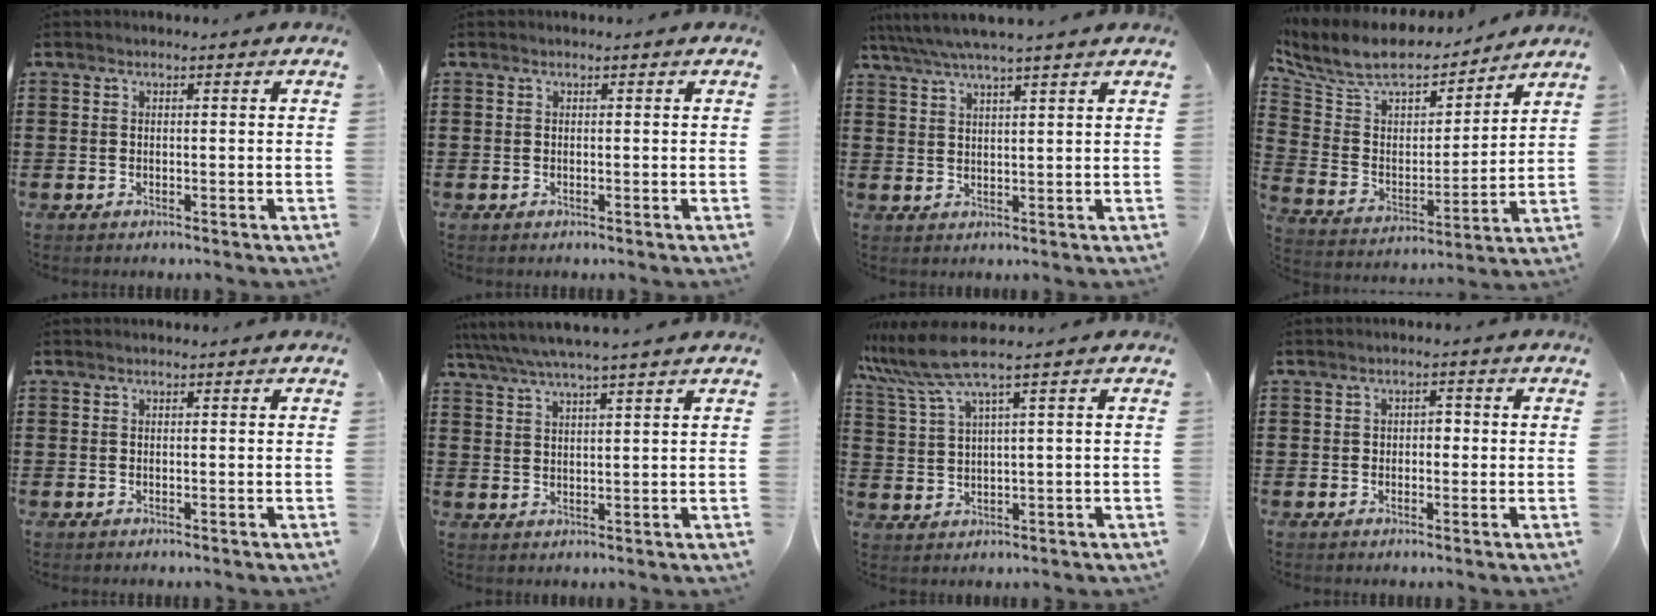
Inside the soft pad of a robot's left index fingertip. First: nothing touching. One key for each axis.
{"total": 0.0}
{"total": 4.2, "fx": 3.6, "fy": -0.2, "fz": 2.2, "tx": -0.054, "ty": -0.011, "tz": 0.062}
{"total": 9.5, "fx": 8.3, "fy": 3.3, "fz": 3.4, "tx": -0.107, "ty": -0.047, "tz": 0.144}
{"total": 0.0}
{"total": 4.3, "fx": 3.6, "fy": -0.4, "fz": 2.3, "tx": -0.056, "ty": -0.013, "tz": 0.062}
{"total": 6.0, "fx": 3.7, "fy": 0.3, "fz": 4.8, "tx": -0.121, "ty": -0.017, "tz": 0.058}
{"total": 1.8, "fx": 0.0, "fy": 1.2, "fz": 1.4, "tx": -0.029, "ty": 0.006, "tz": -0.002}